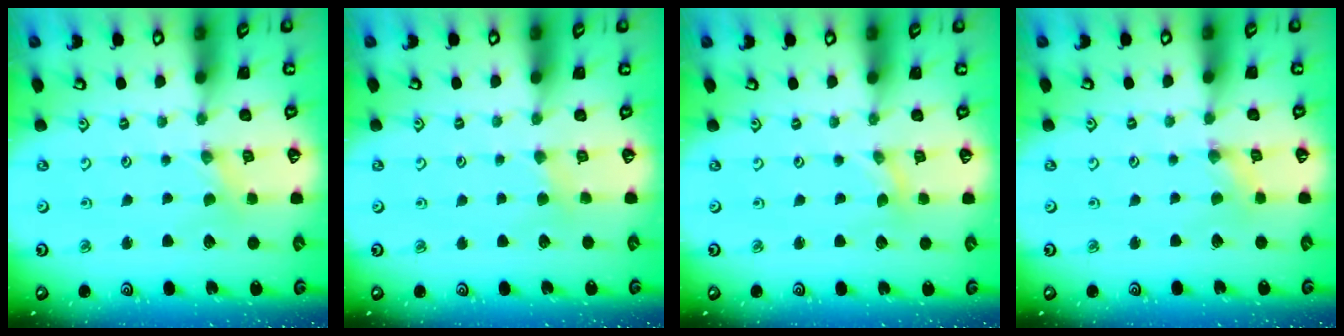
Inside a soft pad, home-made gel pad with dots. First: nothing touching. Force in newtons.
{"total": 2.8, "press": 2.7, "slide": 0.5}
{"total": 0.0}
{"total": 0.0}